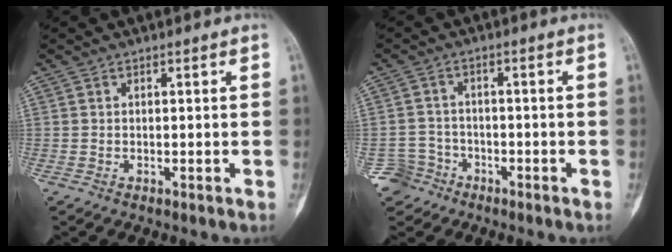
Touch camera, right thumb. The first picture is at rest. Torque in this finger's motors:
{"motor_torque": [-0.34, -0.33, -0.23, -0.35, -0.10]}